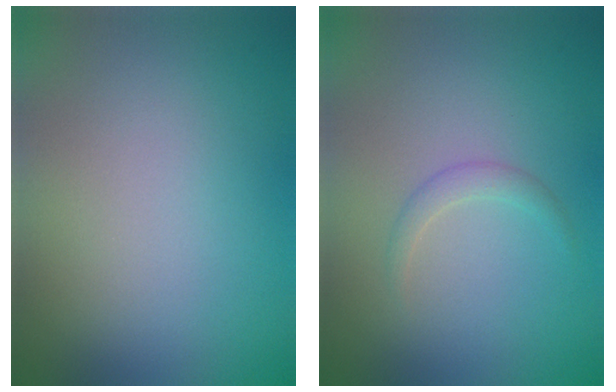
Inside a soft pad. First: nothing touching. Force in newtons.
{"total": 1.2, "press": 1.1, "slide": 0.1}